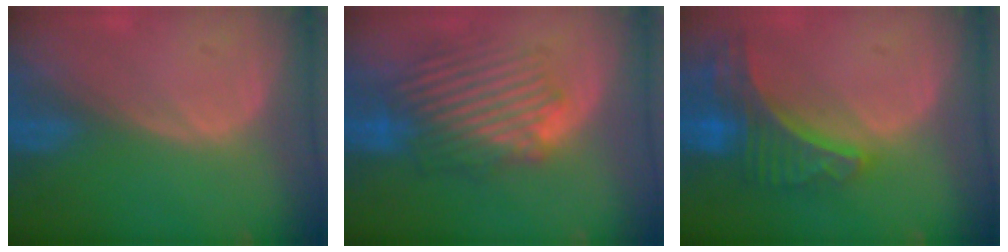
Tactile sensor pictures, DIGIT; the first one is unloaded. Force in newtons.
{"total": 8.9, "press": 8.5, "slide": 2.7}
{"total": 8.9, "press": 7.8, "slide": 4.3}